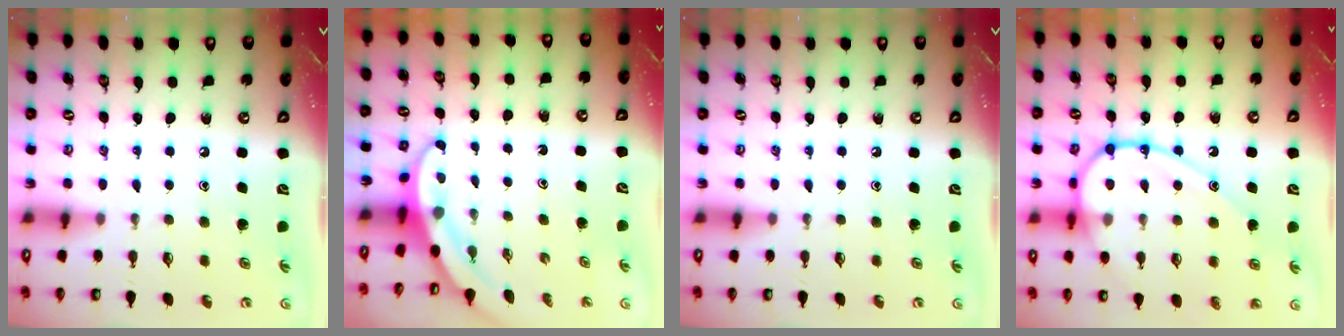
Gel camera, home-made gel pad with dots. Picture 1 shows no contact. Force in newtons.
{"total": 3.4, "press": 3.4, "slide": 0.1}
{"total": 0.0}
{"total": 15.4, "press": 15.3, "slide": 1.4}